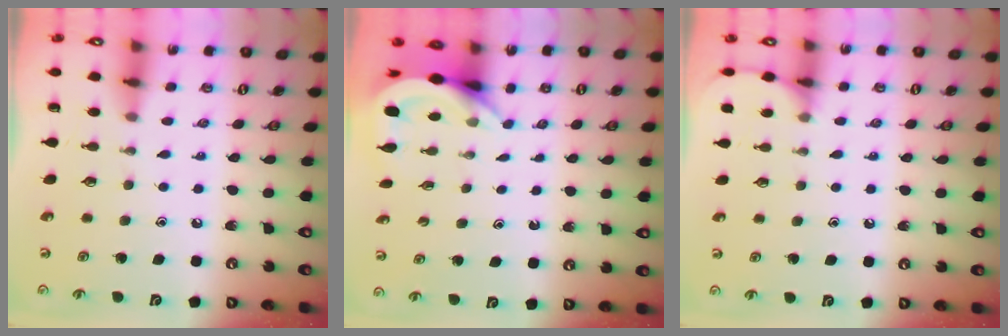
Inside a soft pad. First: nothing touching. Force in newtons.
{"total": 4.1, "press": 4.1, "slide": 0.3}
{"total": 3.9, "press": 3.8, "slide": 0.5}